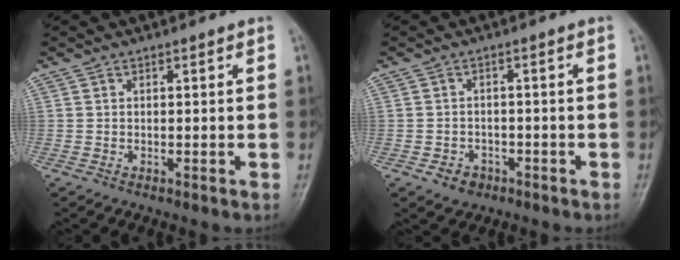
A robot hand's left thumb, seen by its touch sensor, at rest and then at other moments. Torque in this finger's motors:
{"motor_torque": [0.09, 0.19, 0.15, -0.01, 0.00]}